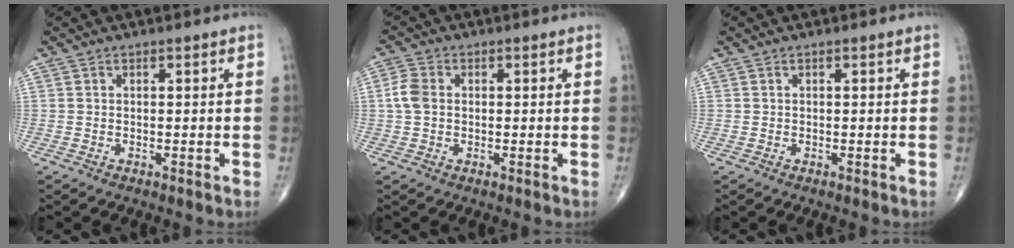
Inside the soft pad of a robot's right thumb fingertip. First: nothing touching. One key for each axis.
{"total": 4.0, "fx": 0.2, "fy": 2.9, "fz": 2.7, "tx": -0.063, "ty": 0.009, "tz": -0.002}
{"total": 0.0}